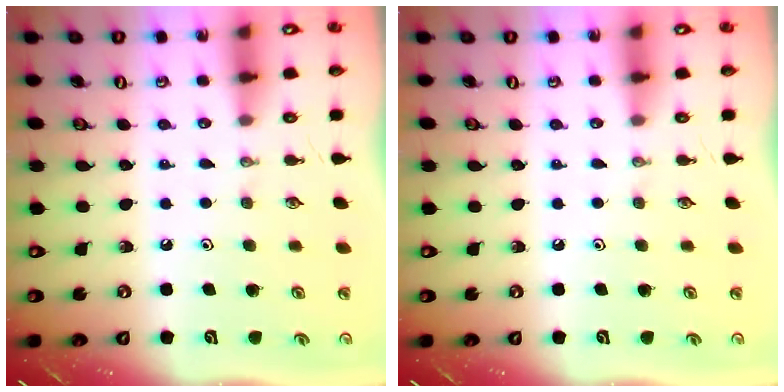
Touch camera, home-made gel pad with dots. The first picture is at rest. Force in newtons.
{"total": 0.0}